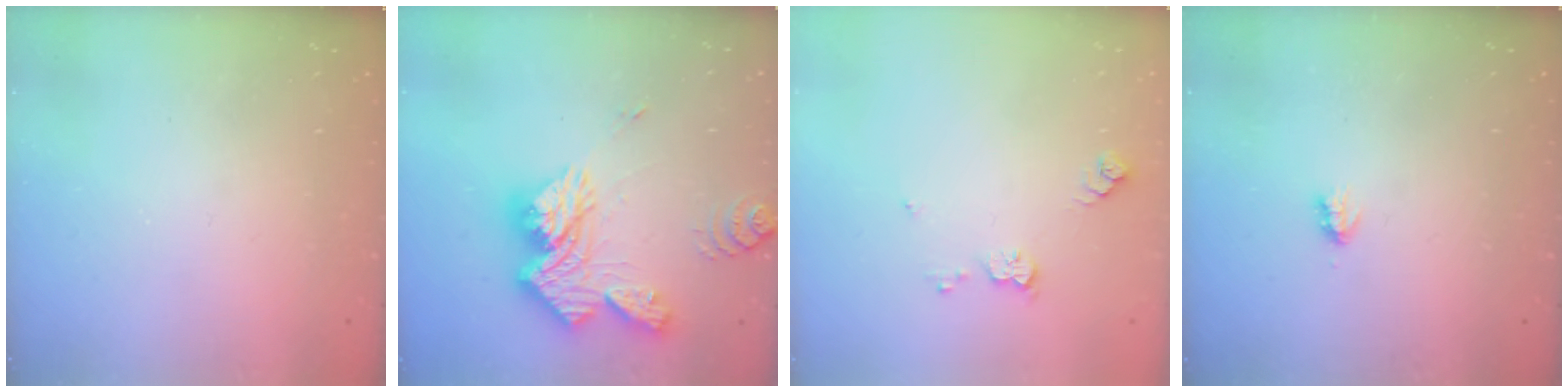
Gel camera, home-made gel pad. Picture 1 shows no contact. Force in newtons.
{"total": 19.3, "press": 19.1, "slide": 2.0}
{"total": 6.8, "press": 6.8, "slide": 0.5}
{"total": 1.9, "press": 1.8, "slide": 0.4}